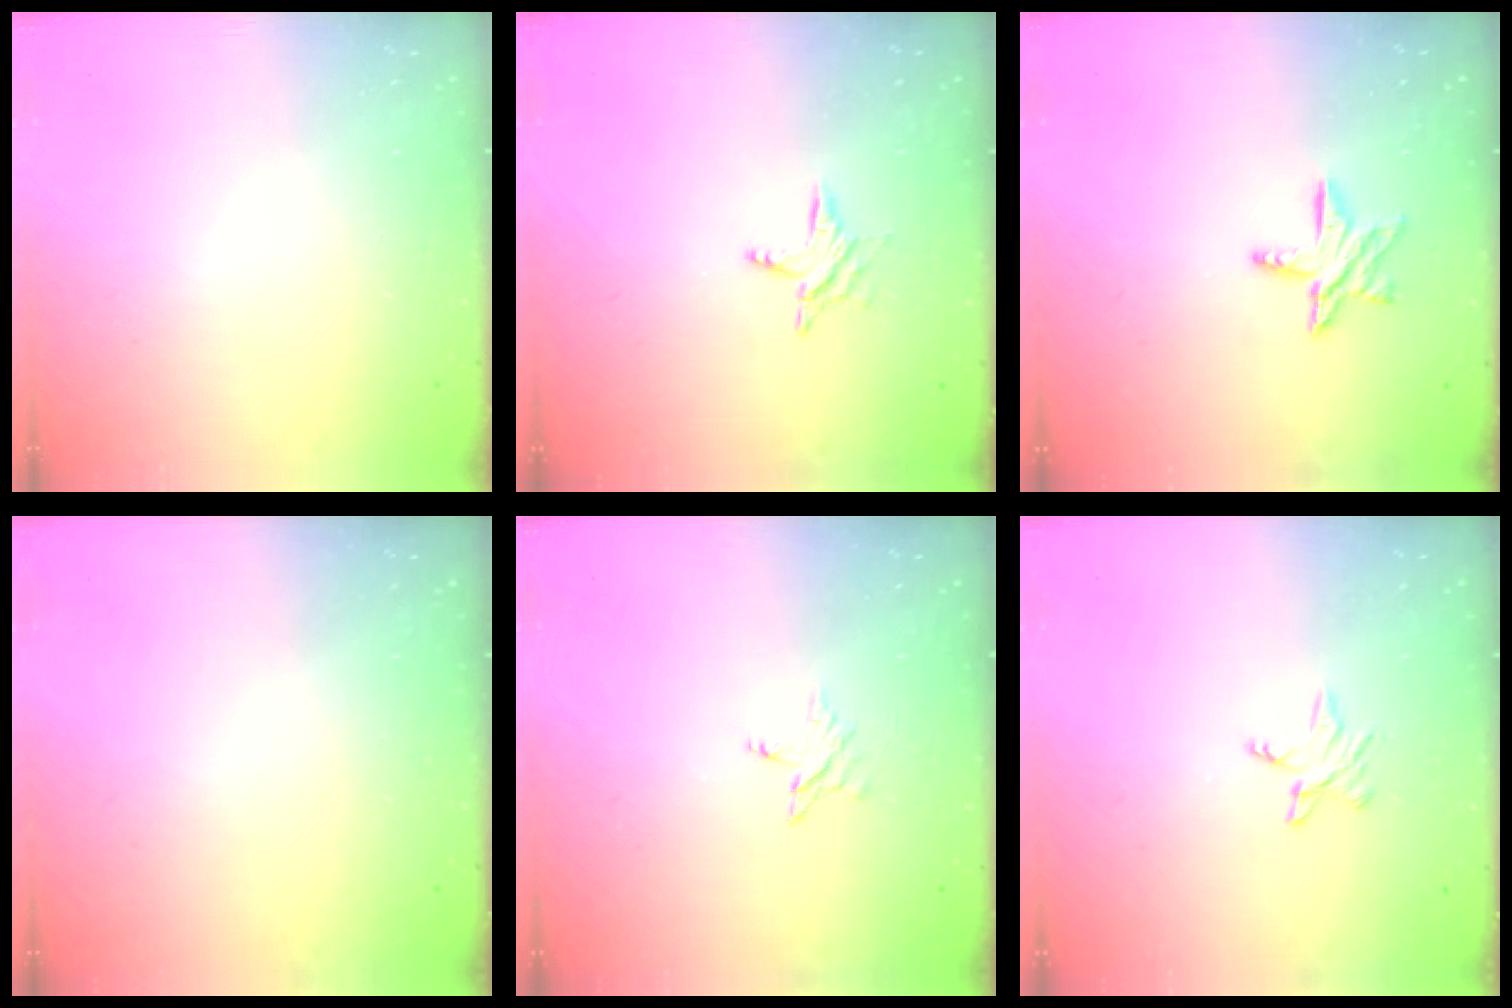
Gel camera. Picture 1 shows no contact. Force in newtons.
{"total": 5.3, "press": 5.3, "slide": 0.5}
{"total": 8.1, "press": 8.1, "slide": 0.3}
{"total": 0.0}
{"total": 2.7, "press": 2.7, "slide": 0.2}
{"total": 4.4, "press": 4.4, "slide": 0.6}